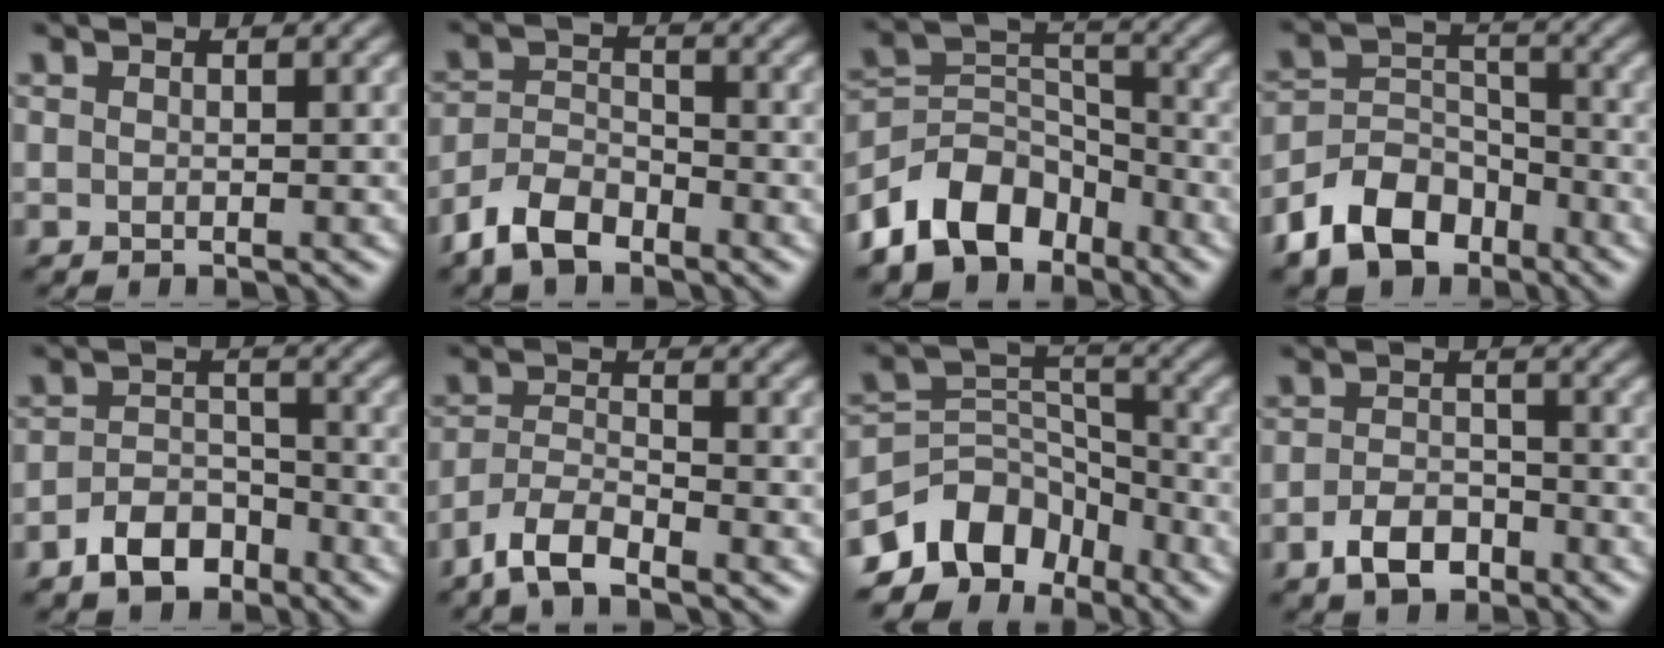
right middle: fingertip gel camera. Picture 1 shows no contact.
{"total": 4.1, "force": [-3.0, 2.1, 2.0], "torque": [-0.039, 0.000, -0.068]}
{"total": 7.9, "force": [-5.2, 4.9, 3.3], "torque": [-0.050, 0.000, -0.110]}
{"total": 7.0, "force": [-4.6, 4.3, 2.9], "torque": [-0.053, -0.002, -0.099]}
{"total": 3.9, "force": [-2.6, 2.3, 1.8], "torque": [-0.030, 0.003, -0.052]}
{"total": 4.0, "force": [-3.1, 1.1, 2.2], "torque": [-0.048, -0.002, -0.070]}
{"total": 8.0, "force": [-5.5, 5.1, 2.9], "torque": [-0.040, 0.004, -0.110]}
{"total": 3.4, "force": [-2.0, 1.9, 2.0], "torque": [-0.037, 0.002, -0.041]}